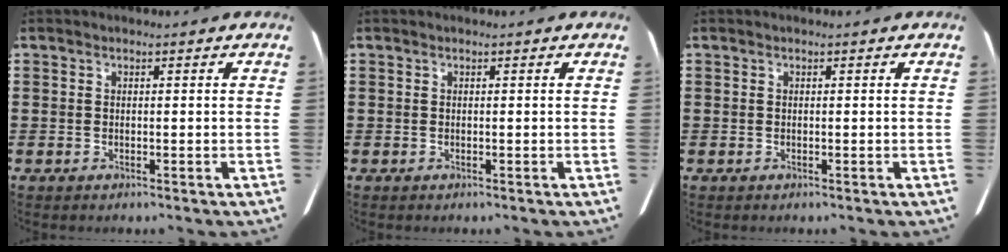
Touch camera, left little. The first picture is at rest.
{"total": 0.0}
{"total": 0.0}